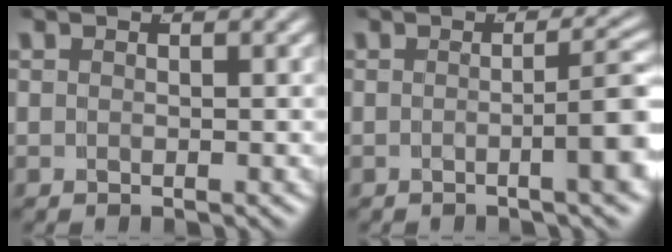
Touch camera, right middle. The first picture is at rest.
{"total": 4.2, "force": [-1.1, 0.5, 4.0], "torque": [-0.044, 0.005, -0.018]}